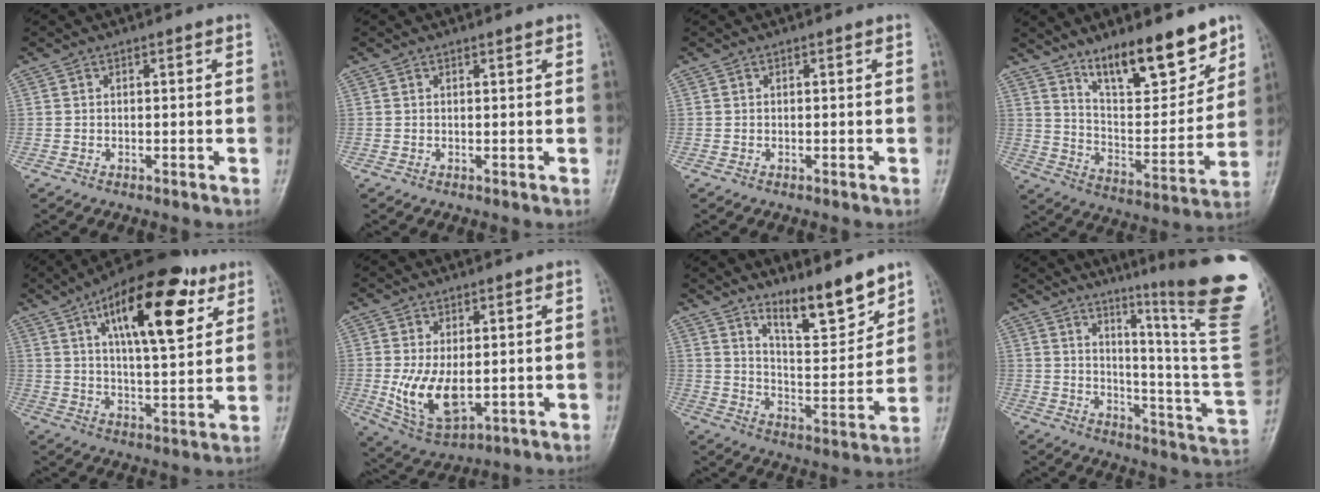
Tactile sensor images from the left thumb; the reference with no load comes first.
{"total": 0.6, "force": [0.5, 0.1, 0.3], "torque": [-0.007, -0.003, 0.007]}
{"total": 0.0}
{"total": 17.3, "force": [12.2, 5.6, 10.9], "torque": [-0.127, -0.083, 0.209]}
{"total": 20.7, "force": [9.2, 8.1, 16.7], "torque": [-0.227, -0.021, 0.140]}
{"total": 9.7, "force": [-0.6, 5.3, 8.1], "torque": [-0.145, -0.018, 0.006]}
{"total": 12.3, "force": [9.4, 3.1, 7.3], "torque": [-0.090, -0.080, 0.161]}
{"total": 26.1, "force": [15.6, 1.4, 20.8], "torque": [-0.251, -0.104, 0.218]}